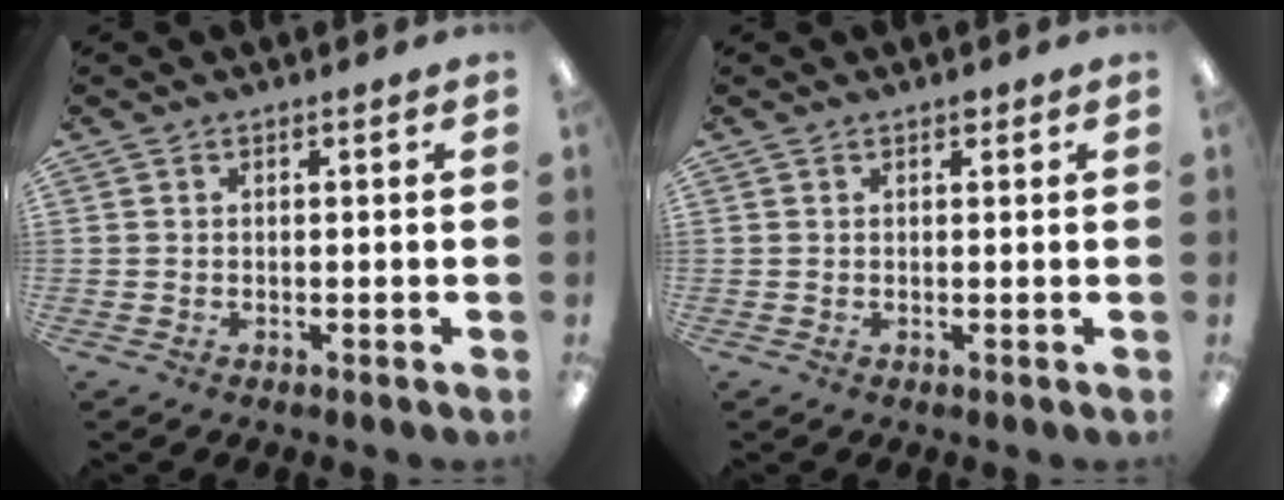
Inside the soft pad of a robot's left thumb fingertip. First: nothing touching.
{"total": 1.1, "force": [0.8, 0.5, 0.6], "torque": [-0.005, -0.001, 0.011]}